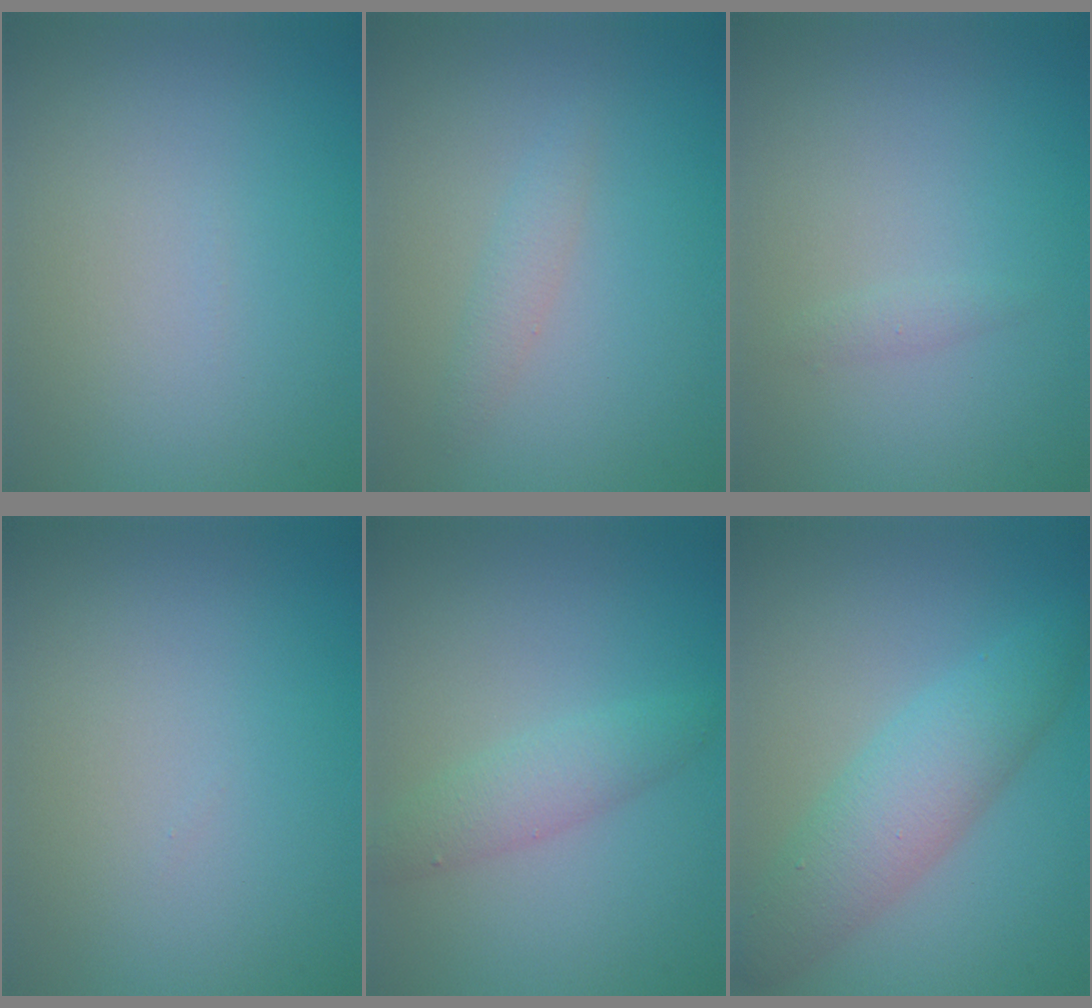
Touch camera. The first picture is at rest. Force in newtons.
{"total": 1.3, "press": 1.3, "slide": 0.0}
{"total": 0.7, "press": 0.7, "slide": 0.0}
{"total": 0.0}
{"total": 2.4, "press": 2.4, "slide": 0.1}
{"total": 5.0, "press": 5.0, "slide": 0.1}